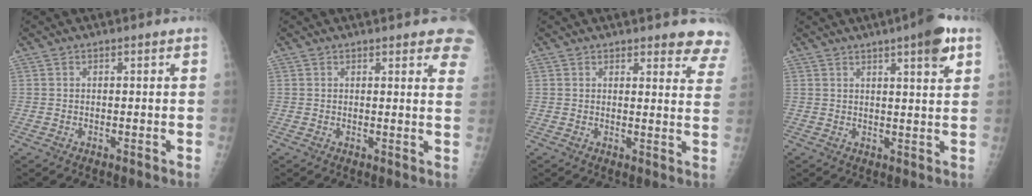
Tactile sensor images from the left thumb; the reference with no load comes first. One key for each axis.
{"total": 7.7, "fx": 6.0, "fy": 2.1, "fz": 4.5, "tx": -0.025, "ty": -0.019, "tz": 0.053}
{"total": 8.8, "fx": 8.1, "fy": 2.4, "fz": 2.7, "tx": 0.017, "ty": -0.040, "tz": 0.063}
{"total": 7.4, "fx": 4.2, "fy": 1.2, "fz": 6.1, "tx": -0.078, "ty": -0.016, "tz": 0.055}